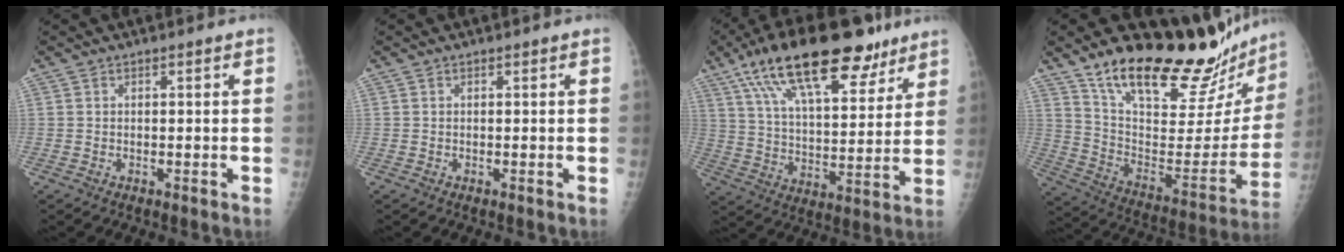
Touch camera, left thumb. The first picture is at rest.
{"total": 0.0}
{"total": 23.7, "force": [14.8, 9.5, 16.0], "torque": [-0.237, -0.026, 0.246]}
{"total": 28.5, "force": [24.0, 7.8, 13.2], "torque": [-0.167, -0.144, 0.357]}